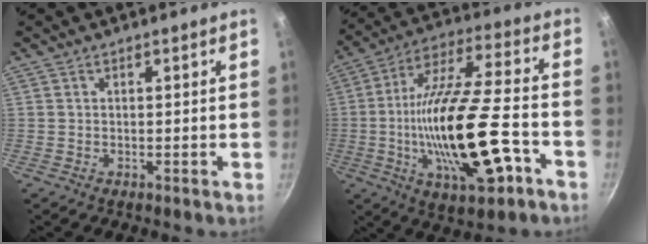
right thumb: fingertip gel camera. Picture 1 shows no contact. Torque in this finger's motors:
{"motor_torque": [1.10, 0.89, 2.44, -0.34, 0.63]}